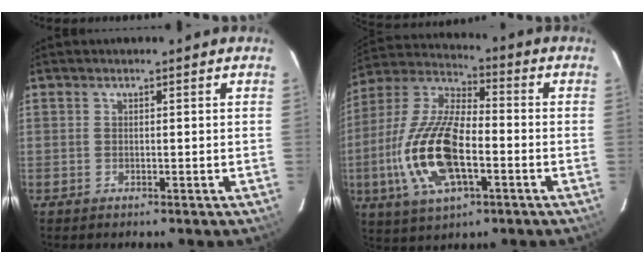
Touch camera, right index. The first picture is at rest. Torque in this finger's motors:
{"motor_torque": [2.14, 0.00, 1.06, 0.13]}